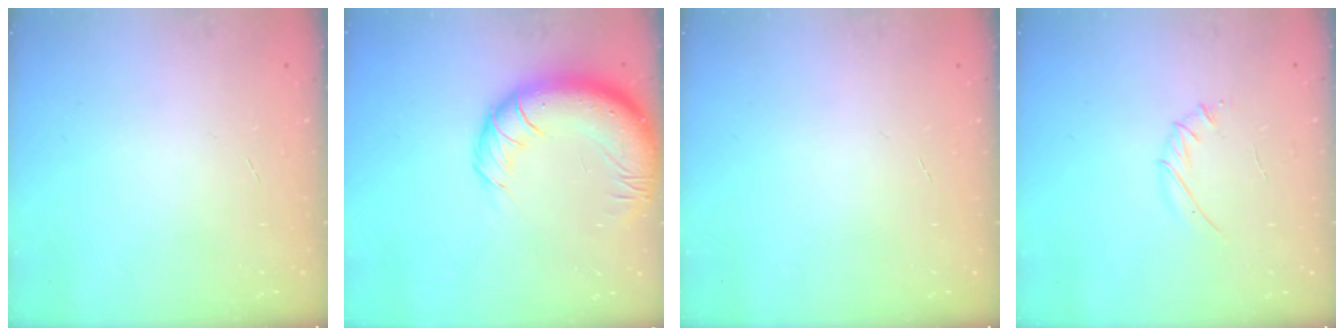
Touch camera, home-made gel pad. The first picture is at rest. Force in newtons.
{"total": 19.0, "press": 18.5, "slide": 4.4}
{"total": 0.0}
{"total": 3.9, "press": 3.8, "slide": 1.0}